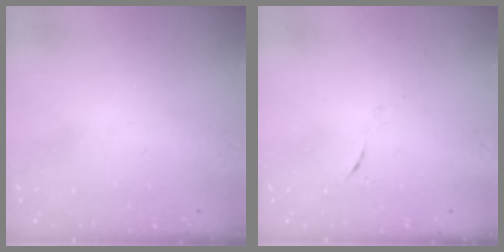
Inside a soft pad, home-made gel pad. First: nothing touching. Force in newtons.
{"total": 5.2, "press": 5.1, "slide": 1.2}